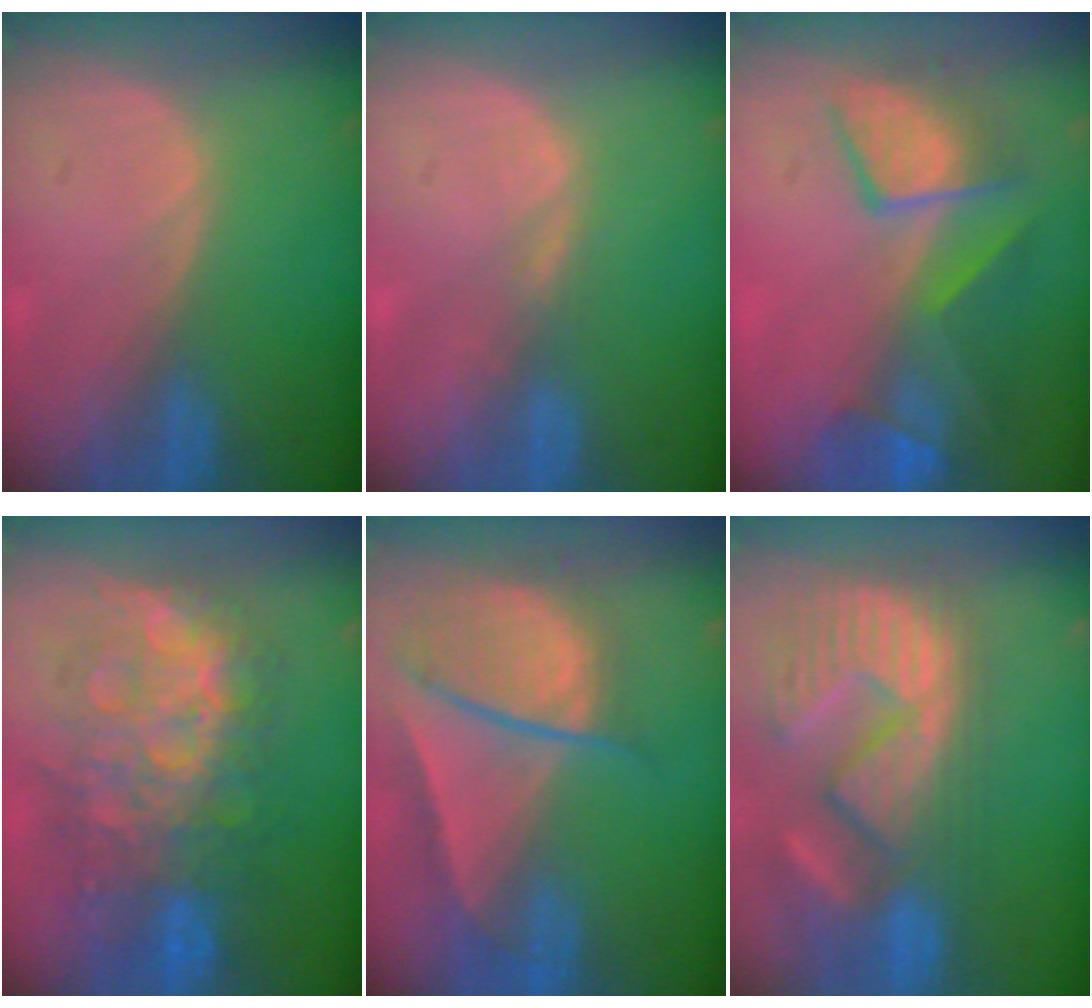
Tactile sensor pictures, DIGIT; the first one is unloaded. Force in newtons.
{"total": 1.1, "press": 1.1, "slide": 0.2}
{"total": 8.6, "press": 8.2, "slide": 2.6}
{"total": 12.4, "press": 12.3, "slide": 1.2}
{"total": 9.3, "press": 8.0, "slide": 4.7}
{"total": 13.8, "press": 12.2, "slide": 6.4}